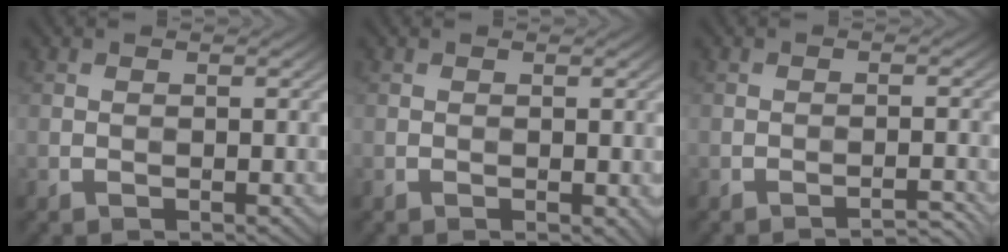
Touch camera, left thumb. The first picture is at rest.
{"total": 0.8, "force": [-0.1, 0.4, 0.7], "torque": [-0.010, -0.005, -0.001]}
{"total": 2.4, "force": [-2.2, 0.1, 1.0], "torque": [-0.008, 0.010, -0.036]}